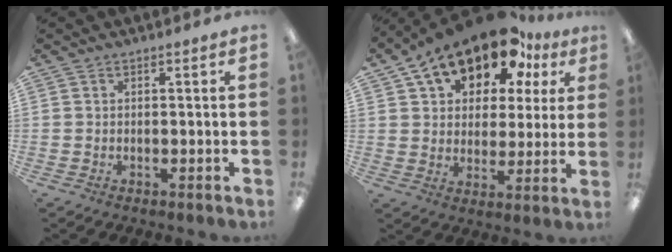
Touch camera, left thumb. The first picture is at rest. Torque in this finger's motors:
{"motor_torque": [1.59, 3.42, 1.34, -1.43, 0.15]}